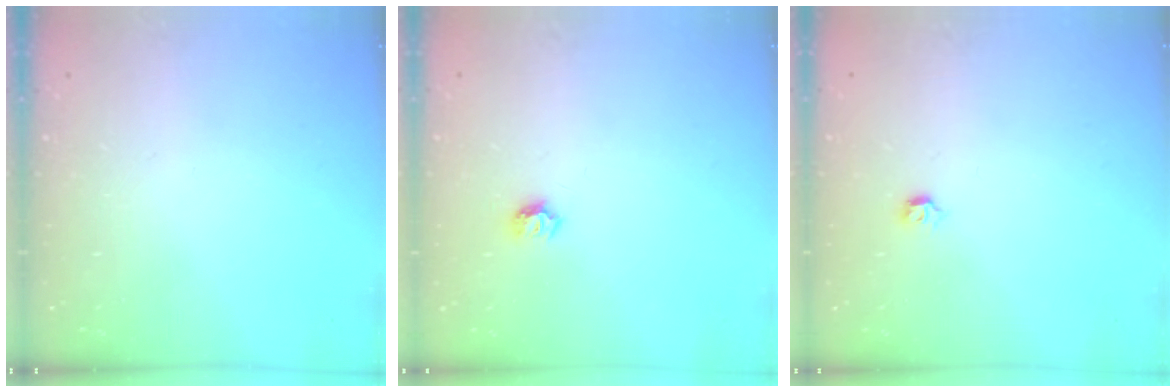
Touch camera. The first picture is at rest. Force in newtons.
{"total": 5.5, "press": 5.4, "slide": 0.6}
{"total": 2.8, "press": 2.7, "slide": 0.8}